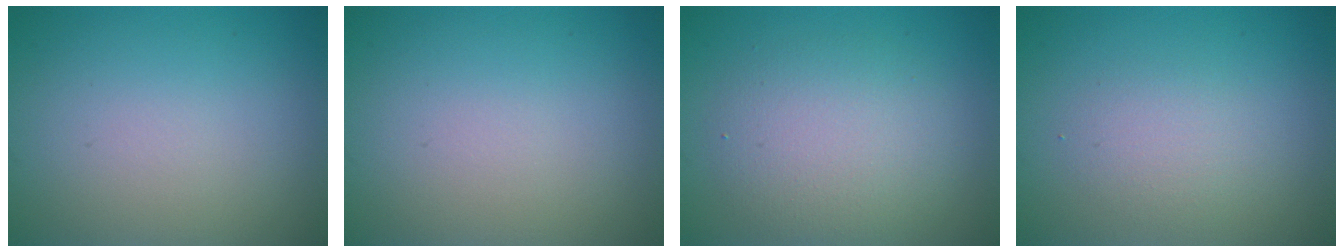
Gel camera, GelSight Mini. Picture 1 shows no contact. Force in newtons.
{"total": 0.0}
{"total": 4.4, "press": 4.4, "slide": 0.3}
{"total": 1.9, "press": 1.9, "slide": 0.1}